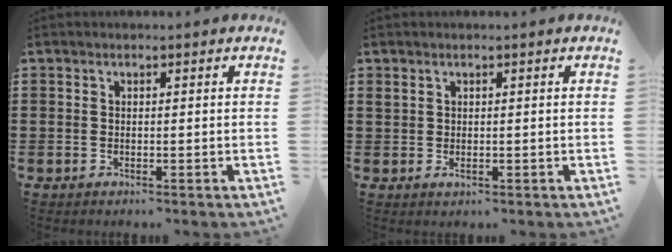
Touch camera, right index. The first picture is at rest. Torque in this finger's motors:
{"motor_torque": [0.99, 1.14, 0.06, 0.05]}